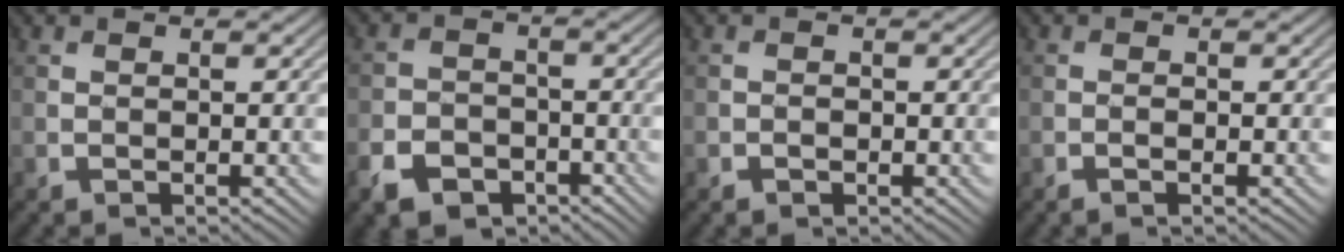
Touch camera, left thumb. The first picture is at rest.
{"total": 6.2, "force": [-4.0, 4.0, 2.5], "torque": [-0.057, -0.008, -0.079]}
{"total": 0.9, "force": [-0.6, 0.6, 0.4], "torque": [-0.006, 0.001, -0.012]}
{"total": 1.1, "force": [-0.6, 0.1, 0.9], "torque": [-0.016, 0.005, -0.012]}